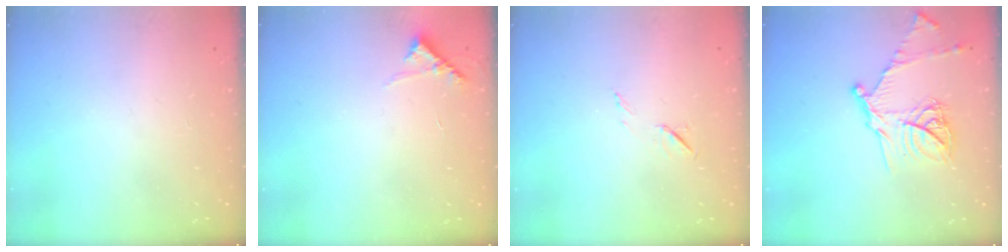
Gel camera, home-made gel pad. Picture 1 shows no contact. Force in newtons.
{"total": 5.4, "press": 5.4, "slide": 0.4}
{"total": 5.5, "press": 5.3, "slide": 1.5}
{"total": 15.4, "press": 15.4, "slide": 1.1}